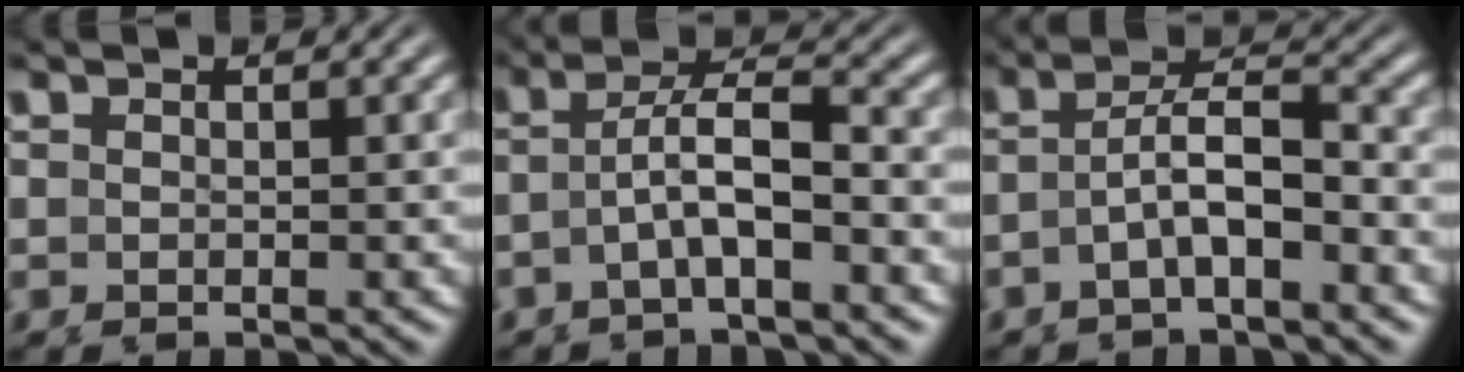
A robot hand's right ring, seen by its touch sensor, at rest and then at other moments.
{"total": 4.0, "force": [-0.4, 1.7, 3.6], "torque": [-0.065, -0.003, -0.008]}
{"total": 3.6, "force": [-0.8, 1.4, 3.2], "torque": [-0.058, -0.007, -0.012]}